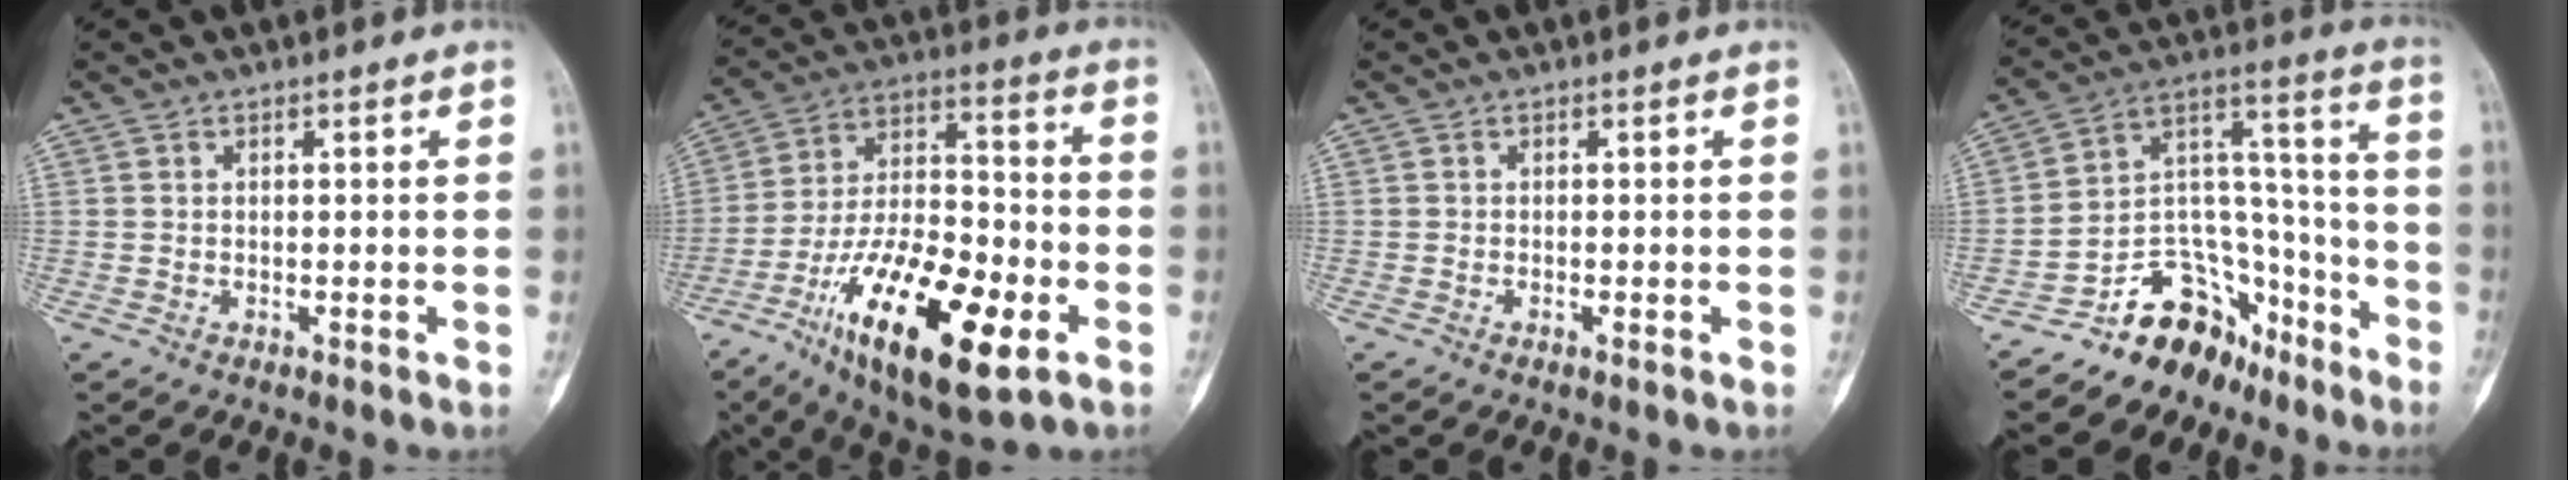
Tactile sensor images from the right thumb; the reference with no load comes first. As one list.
[{"total": 23.8, "force": [-9.9, 9.1, 19.6], "torque": [-0.347, 0.042, -0.165]}, {"total": 0.6, "force": [-0.3, 0.2, 0.5], "torque": [-0.010, 0.000, -0.005]}, {"total": 15.0, "force": [-11.1, 9.1, 4.6], "torque": [-0.029, 0.143, -0.189]}]